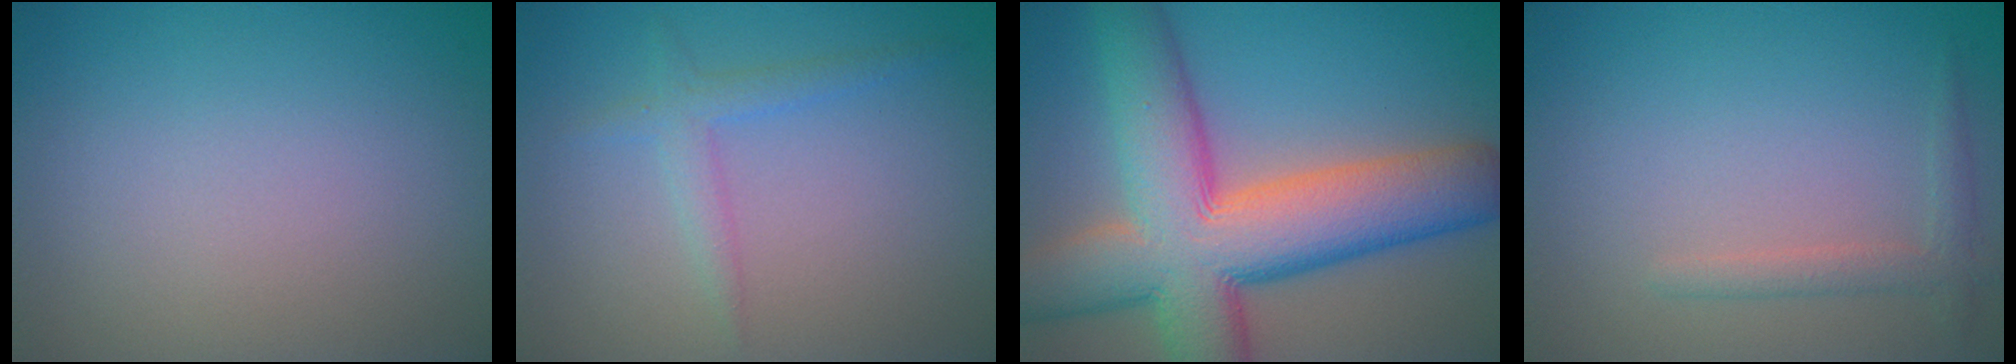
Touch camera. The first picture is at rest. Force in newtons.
{"total": 1.9, "press": 1.9, "slide": 0.1}
{"total": 13.5, "press": 13.5, "slide": 0.6}
{"total": 1.7, "press": 1.6, "slide": 0.1}